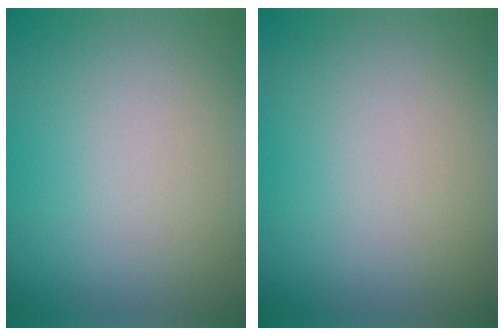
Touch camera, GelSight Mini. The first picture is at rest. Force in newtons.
{"total": 0.0}